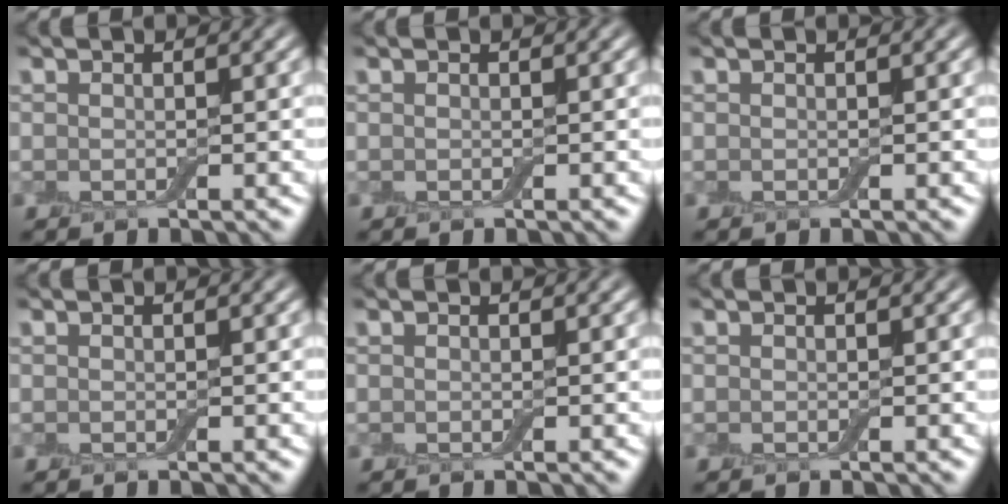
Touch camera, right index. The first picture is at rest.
{"total": 0.0}
{"total": 0.0}
{"total": 0.0}
{"total": 0.0}
{"total": 0.0}